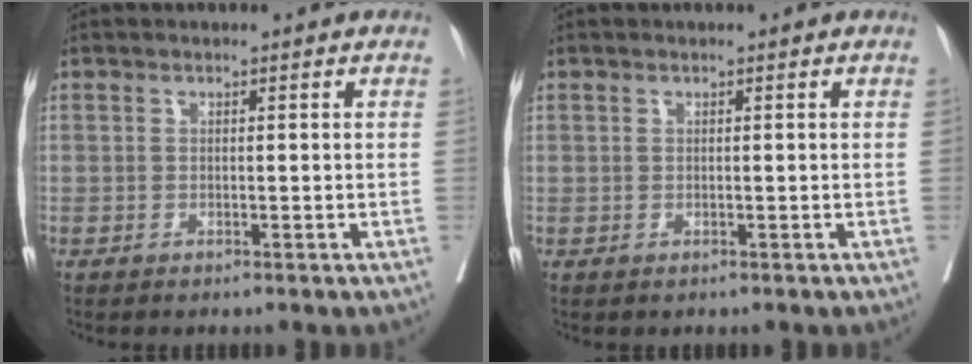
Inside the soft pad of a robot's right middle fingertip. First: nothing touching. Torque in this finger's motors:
{"motor_torque": [-1.63, 0.50, -0.36, -0.15]}